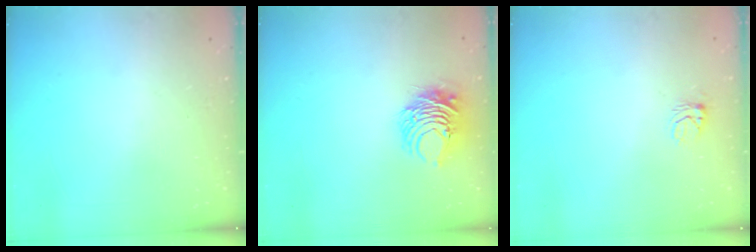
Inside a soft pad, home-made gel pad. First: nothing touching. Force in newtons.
{"total": 9.8, "press": 9.7, "slide": 0.9}
{"total": 3.9, "press": 3.9, "slide": 0.5}